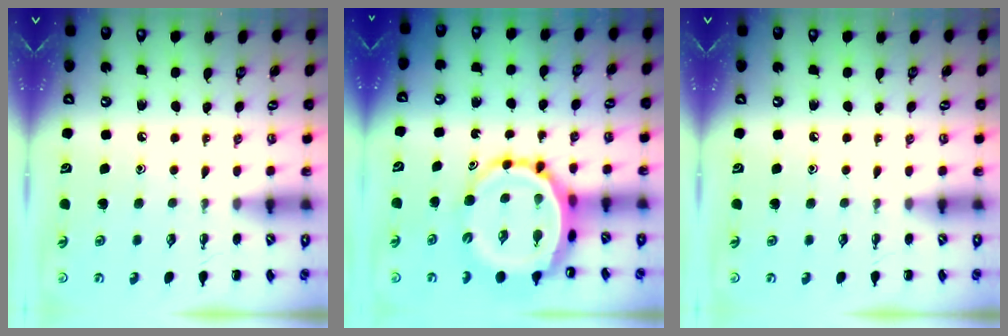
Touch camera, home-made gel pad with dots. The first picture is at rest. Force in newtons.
{"total": 11.0, "press": 10.4, "slide": 3.6}
{"total": 0.0}